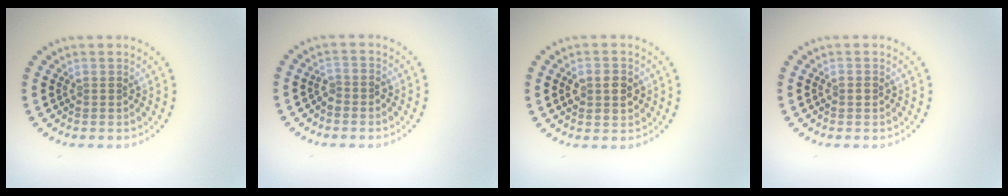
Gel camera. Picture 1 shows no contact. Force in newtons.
{"total": 1.2, "press": 1.1, "slide": 0.6}
{"total": 3.4, "press": 3.4, "slide": 0.1}
{"total": 0.8, "press": 0.8, "slide": 0.1}